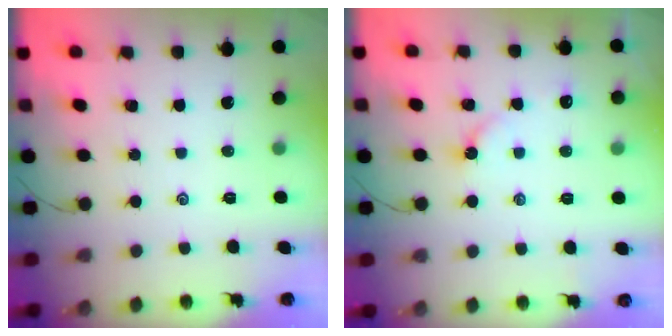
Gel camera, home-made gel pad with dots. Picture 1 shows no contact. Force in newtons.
{"total": 2.2, "press": 2.2, "slide": 0.4}